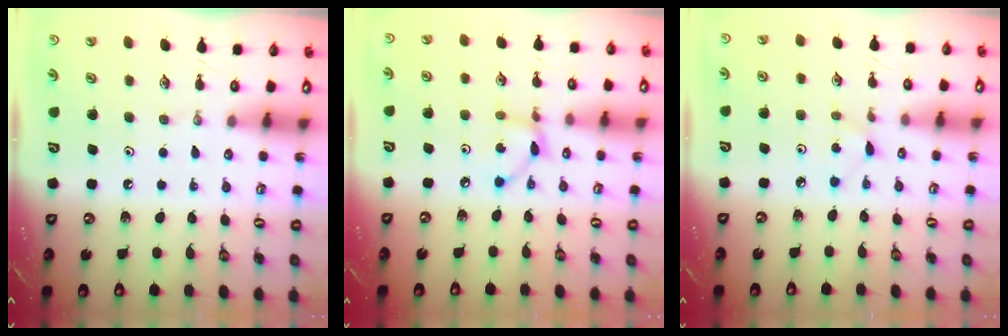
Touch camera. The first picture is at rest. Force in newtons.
{"total": 5.4, "press": 5.4, "slide": 0.2}
{"total": 2.6, "press": 2.5, "slide": 0.3}